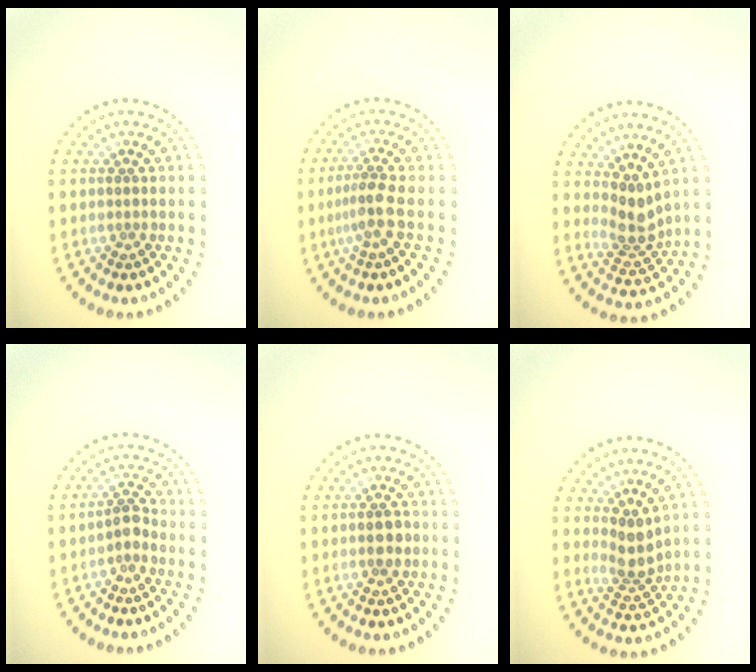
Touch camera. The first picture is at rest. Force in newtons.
{"total": 2.4, "press": 1.7, "slide": 1.6}
{"total": 2.9, "press": 2.2, "slide": 1.9}
{"total": 1.6, "press": 1.3, "slide": 1.0}
{"total": 1.8, "press": 1.8, "slide": 0.3}
{"total": 2.8, "press": 2.1, "slide": 1.8}